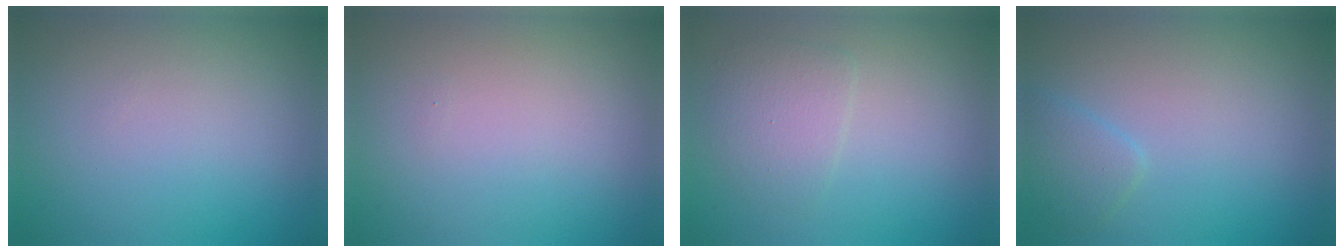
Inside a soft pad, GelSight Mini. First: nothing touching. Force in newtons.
{"total": 0.0}
{"total": 2.4, "press": 2.4, "slide": 0.1}
{"total": 1.7, "press": 1.7, "slide": 0.1}